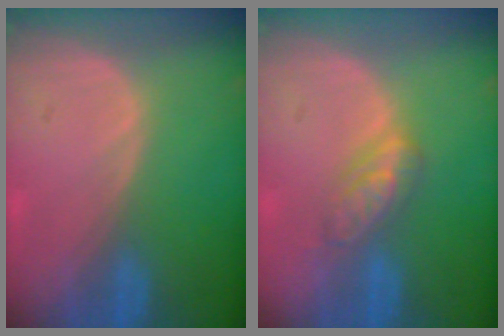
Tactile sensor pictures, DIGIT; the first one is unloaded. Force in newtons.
{"total": 4.7, "press": 4.4, "slide": 1.4}